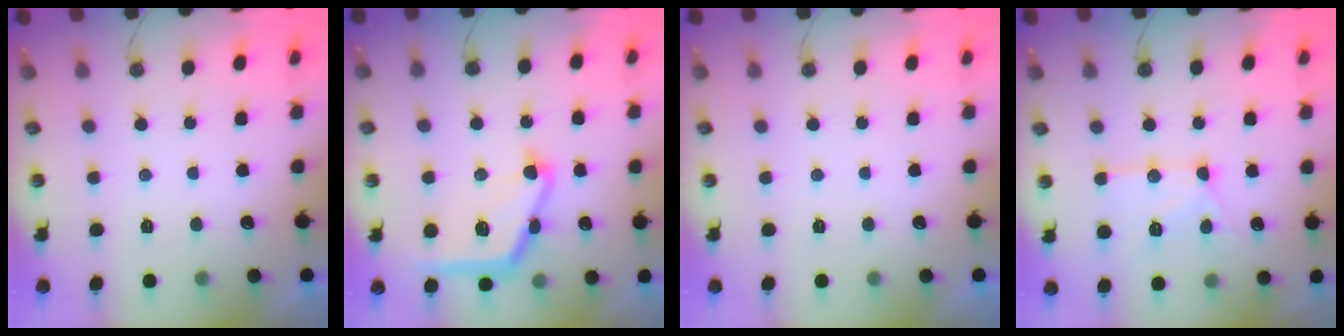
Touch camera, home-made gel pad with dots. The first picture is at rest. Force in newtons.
{"total": 16.7, "press": 16.7, "slide": 0.5}
{"total": 0.0}
{"total": 13.3, "press": 13.3, "slide": 1.1}